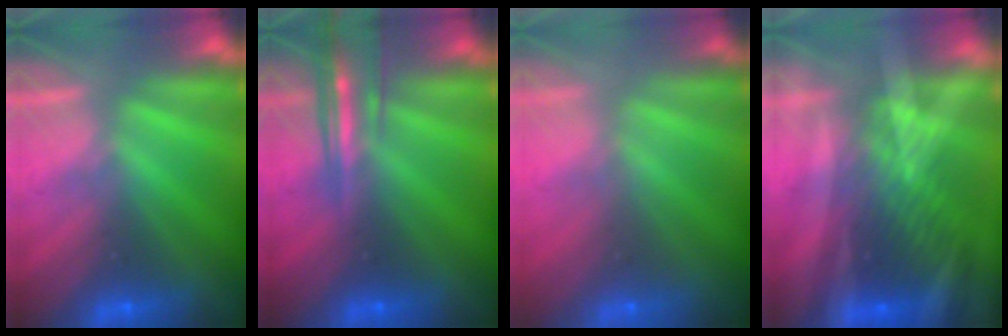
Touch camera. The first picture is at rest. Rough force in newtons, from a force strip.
{"total": 5.9}
{"total": 9.0}
{"total": 2.9}